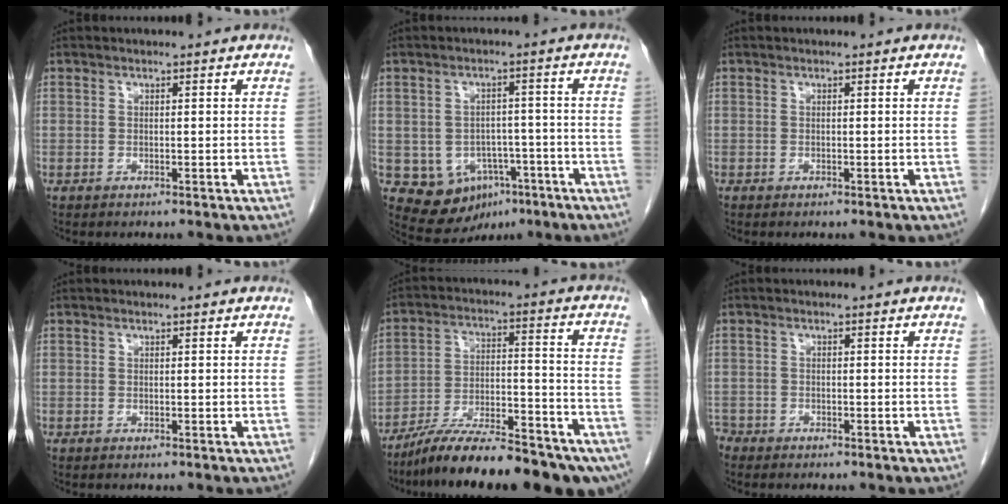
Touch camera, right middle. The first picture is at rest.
{"total": 8.8, "force": [-3.8, 7.0, 3.9], "torque": [-0.054, 0.019, -0.042]}
{"total": 0.0}
{"total": 0.0}
{"total": 21.9, "force": [-17.6, 3.9, 12.4], "torque": [-0.143, 0.013, -0.275]}
{"total": 2.3, "force": [-2.1, 1.0, 0.2], "torque": [-0.005, 0.001, -0.038]}